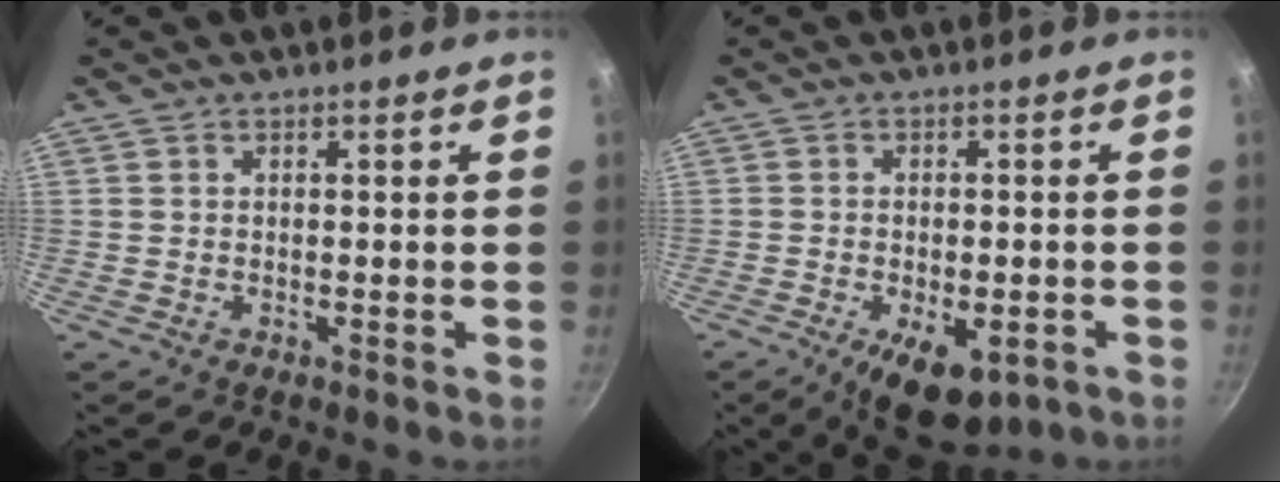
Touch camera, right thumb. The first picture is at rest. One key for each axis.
{"total": 9.5, "fx": -4.1, "fy": 4.6, "fz": 7.2, "tx": -0.086, "ty": 0.011, "tz": -0.049}